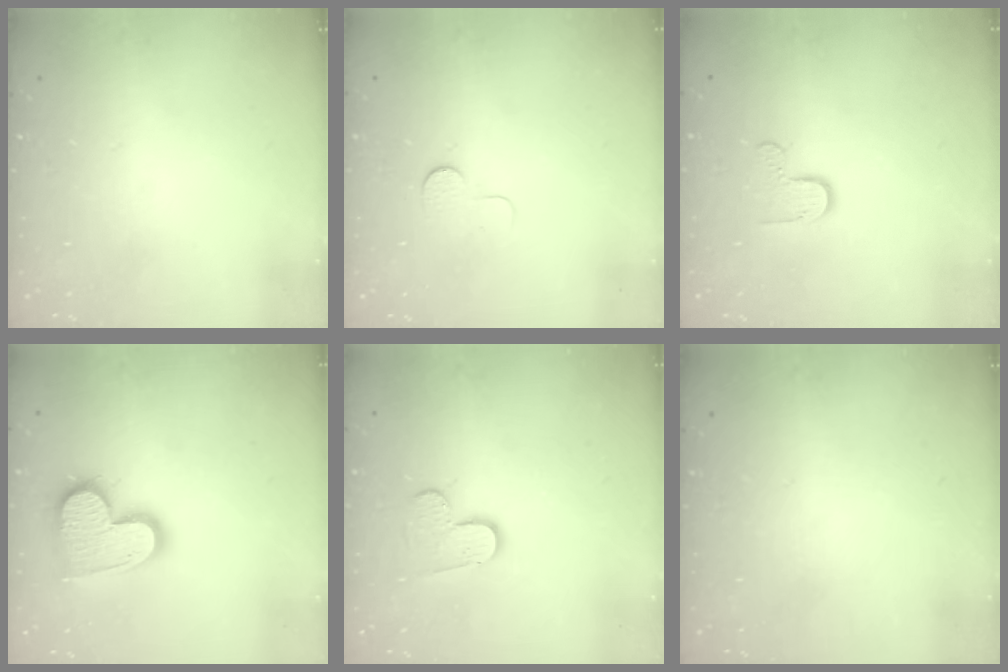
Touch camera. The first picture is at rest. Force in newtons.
{"total": 3.9, "press": 3.9, "slide": 0.3}
{"total": 4.7, "press": 4.7, "slide": 0.4}
{"total": 14.9, "press": 14.8, "slide": 1.1}
{"total": 4.2, "press": 4.2, "slide": 0.4}
{"total": 0.0}